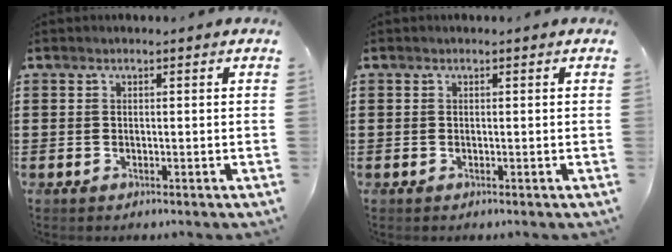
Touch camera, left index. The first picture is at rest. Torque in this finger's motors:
{"motor_torque": [0.00, 0.00, 0.00, 0.00]}